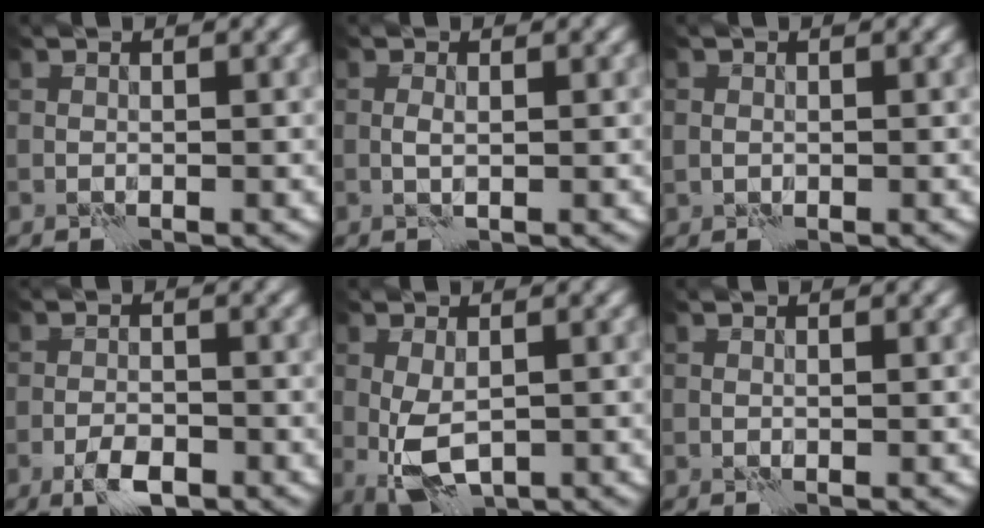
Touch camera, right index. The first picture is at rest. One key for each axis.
{"total": 0.7, "fx": 0.0, "fy": 0.1, "fz": 0.7, "tx": -0.017, "ty": 0.003, "tz": 0.002}
{"total": 0.9, "fx": 0.2, "fy": 0.8, "fz": 0.1, "tx": -0.003, "ty": 0.002, "tz": 0.006}
{"total": 3.0, "fx": -1.9, "fy": 1.1, "fz": 2.0, "tx": -0.035, "ty": 0.003, "tz": -0.038}
{"total": 4.4, "fx": -0.7, "fy": 2.3, "fz": 3.7, "tx": -0.080, "ty": -0.011, "tz": -0.007}
{"total": 0.0}